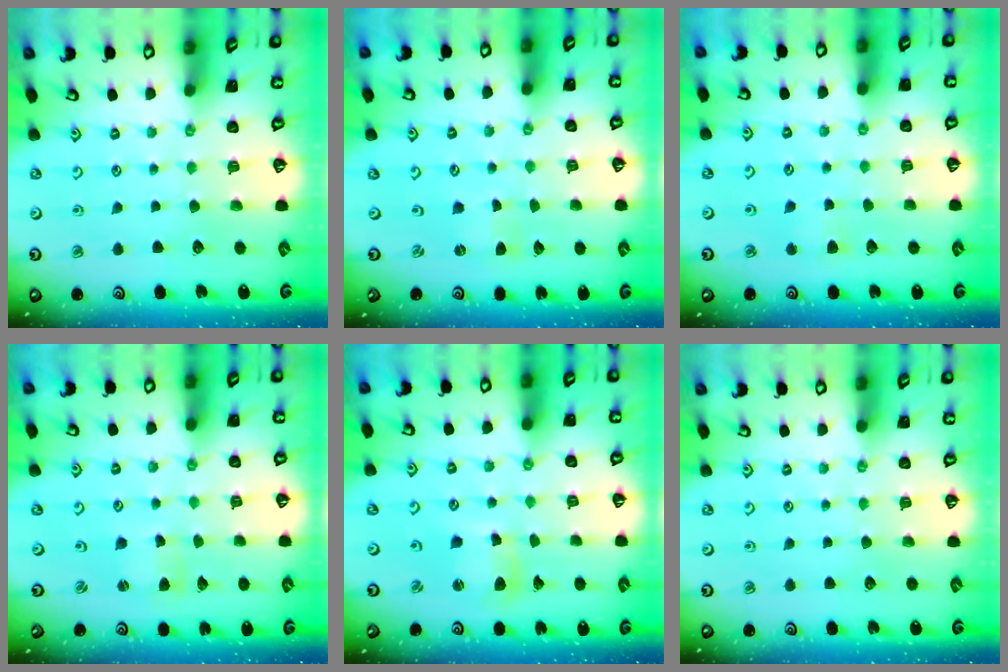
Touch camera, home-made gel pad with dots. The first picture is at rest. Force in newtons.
{"total": 0.0}
{"total": 2.7, "press": 2.7, "slide": 0.4}
{"total": 2.2, "press": 2.1, "slide": 0.3}
{"total": 6.9, "press": 6.8, "slide": 1.1}
{"total": 0.0}